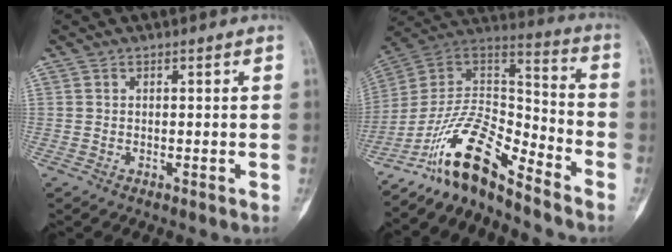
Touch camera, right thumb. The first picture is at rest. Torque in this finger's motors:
{"motor_torque": [0.10, 0.34, 1.36, -1.42, 0.15]}